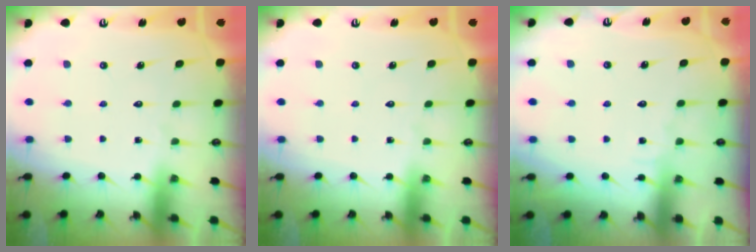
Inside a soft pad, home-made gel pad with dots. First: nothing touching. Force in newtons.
{"total": 0.0}
{"total": 2.9, "press": 2.9, "slide": 0.3}